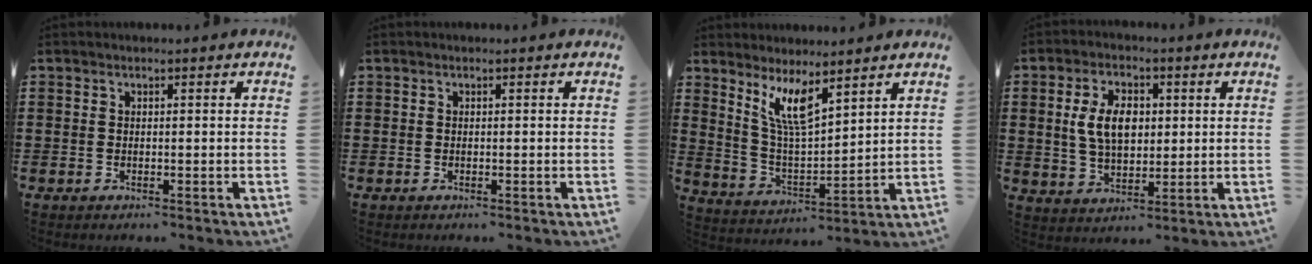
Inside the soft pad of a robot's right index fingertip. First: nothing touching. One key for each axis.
{"total": 0.0}
{"total": 7.0, "fx": 4.4, "fy": 1.5, "fz": 5.2, "tx": -0.112, "ty": -0.017, "tz": 0.079}
{"total": 7.6, "fx": 1.2, "fy": 4.6, "fz": 5.9, "tx": -0.131, "ty": 0.009, "tz": 0.013}